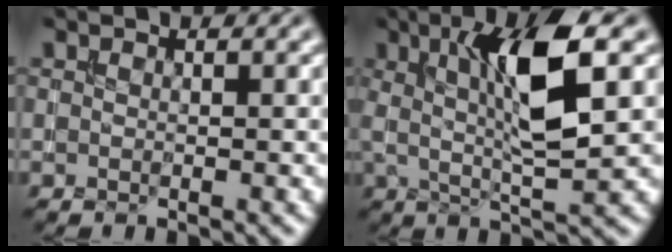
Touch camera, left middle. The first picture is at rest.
{"total": 8.1, "force": [1.7, 1.7, 7.7], "torque": [-0.133, 0.001, 0.029]}